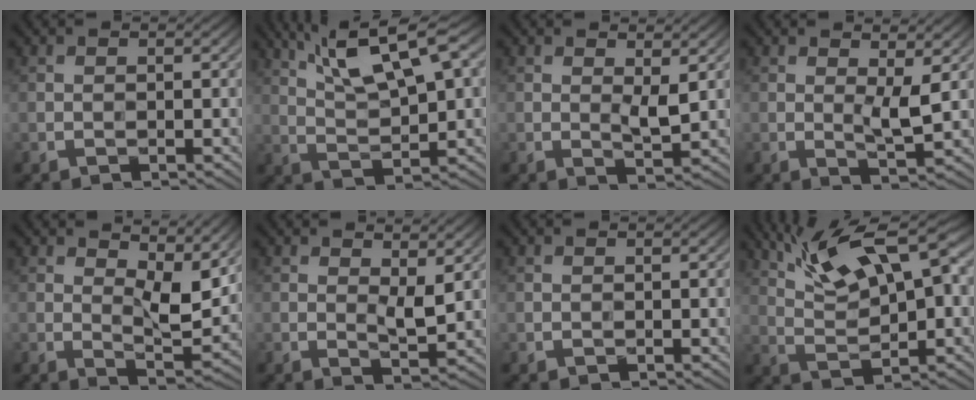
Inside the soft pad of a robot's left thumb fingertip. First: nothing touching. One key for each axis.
{"total": 11.4, "fx": 6.3, "fy": 2.9, "fz": 9.0, "tx": -0.181, "ty": 0.017, "tz": 0.114}
{"total": 2.6, "fx": 0.7, "fy": 0.8, "fz": 2.3, "tx": -0.047, "ty": -0.007, "tz": 0.015}
{"total": 3.2, "fx": 0.9, "fy": 0.7, "fz": 3.0, "tx": -0.062, "ty": -0.006, "tz": 0.018}
{"total": 8.4, "fx": 4.4, "fy": 2.9, "fz": 6.6, "tx": -0.107, "ty": -0.009, "tz": 0.072}
{"total": 3.1, "fx": 1.2, "fy": 1.0, "fz": 2.7, "tx": -0.055, "ty": -0.006, "tz": 0.023}
{"total": 0.0}
{"total": 12.1, "fx": 6.2, "fy": 3.8, "fz": 9.6, "tx": -0.188, "ty": 0.016, "tz": 0.114}